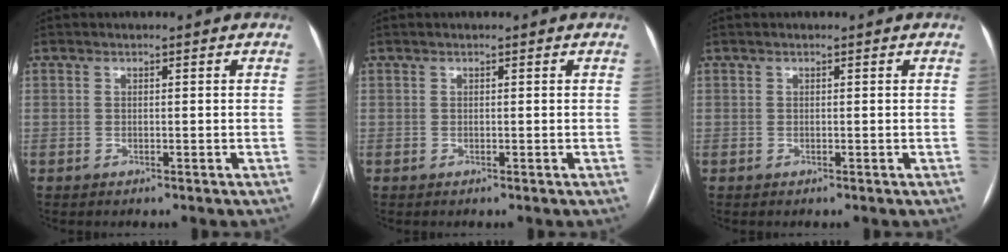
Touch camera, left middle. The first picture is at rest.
{"total": 0.0}
{"total": 0.0}